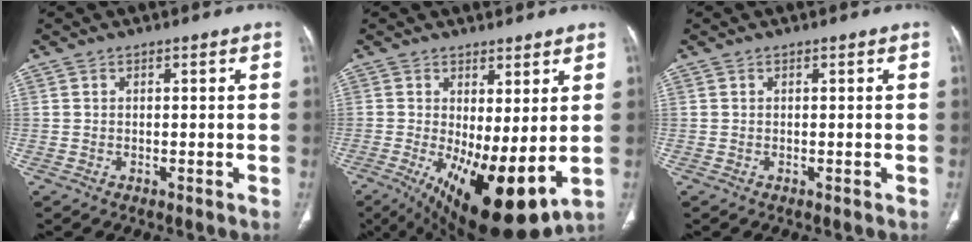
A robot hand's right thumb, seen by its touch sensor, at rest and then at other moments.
{"total": 15.2, "force": [-1.6, 5.6, 14.0], "torque": [-0.234, -0.027, 0.000]}
{"total": 0.0}